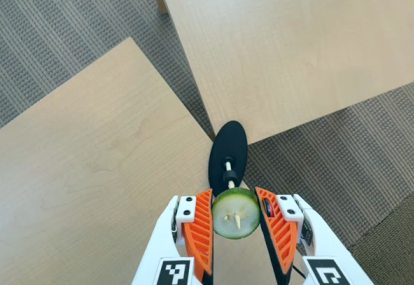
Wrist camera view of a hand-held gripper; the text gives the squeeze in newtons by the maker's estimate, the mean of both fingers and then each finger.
{"total": 11.7, "left": 12.3, "right": 11.1}